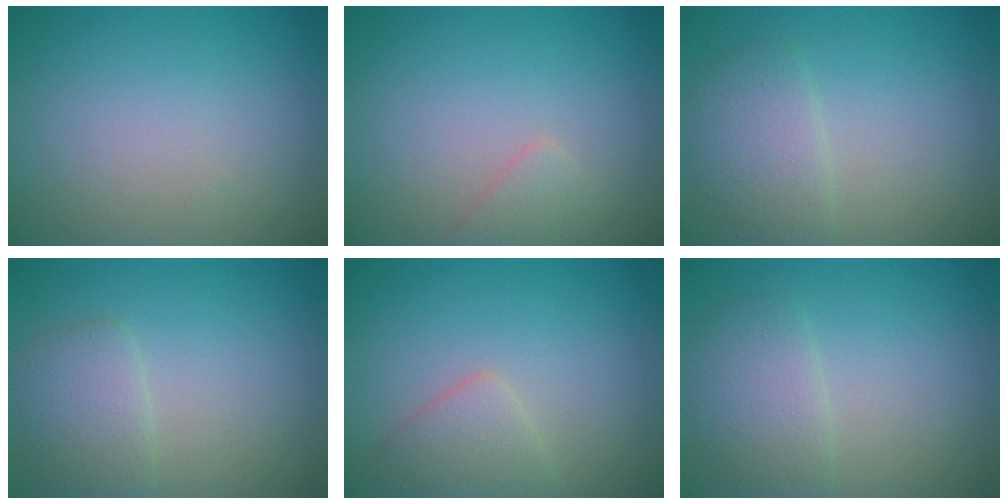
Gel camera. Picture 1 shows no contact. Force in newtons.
{"total": 1.2, "press": 1.2, "slide": 0.1}
{"total": 3.1, "press": 3.1, "slide": 0.1}
{"total": 2.7, "press": 2.7, "slide": 0.1}
{"total": 2.3, "press": 2.3, "slide": 0.1}
{"total": 3.1, "press": 3.1, "slide": 0.1}